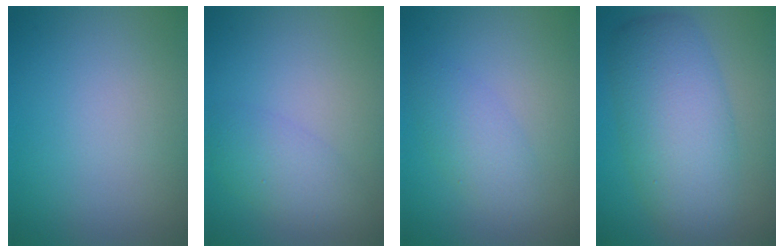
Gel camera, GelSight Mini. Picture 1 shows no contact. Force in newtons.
{"total": 3.0, "press": 3.0, "slide": 0.2}
{"total": 2.7, "press": 2.7, "slide": 0.0}
{"total": 7.5, "press": 7.5, "slide": 0.2}